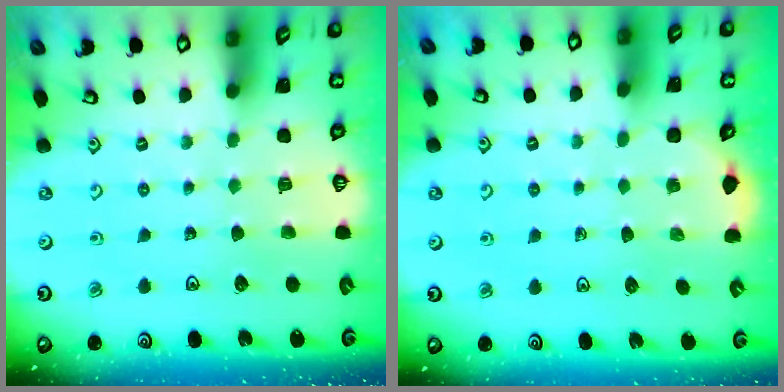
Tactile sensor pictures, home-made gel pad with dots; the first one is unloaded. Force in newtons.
{"total": 1.5, "press": 1.2, "slide": 1.0}